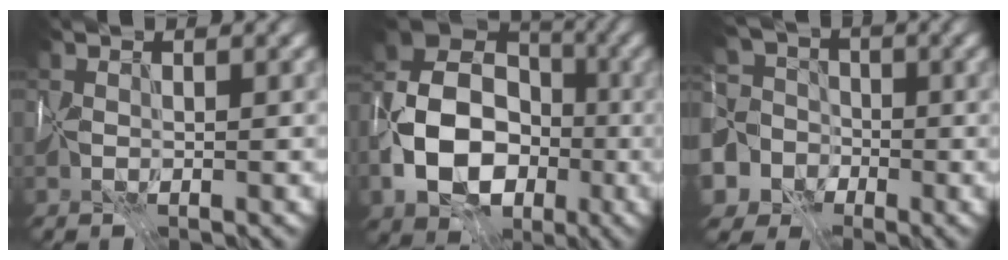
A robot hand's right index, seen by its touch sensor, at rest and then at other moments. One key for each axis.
{"total": 12.0, "fx": -3.1, "fy": 8.6, "fz": 7.7, "tx": -0.146, "ty": -0.010, "tz": -0.063}
{"total": 10.5, "fx": -3.9, "fy": 9.1, "fz": 3.6, "tx": -0.084, "ty": -0.008, "tz": -0.101}